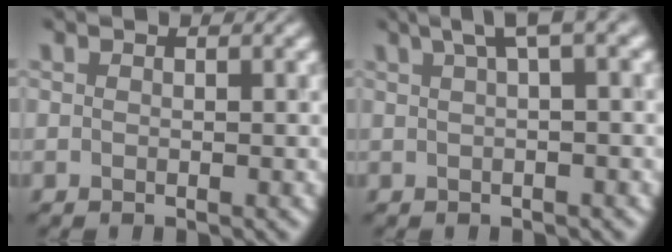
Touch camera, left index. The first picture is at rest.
{"total": 3.3, "force": [1.5, 0.4, 2.9], "torque": [-0.032, 0.017, 0.027]}